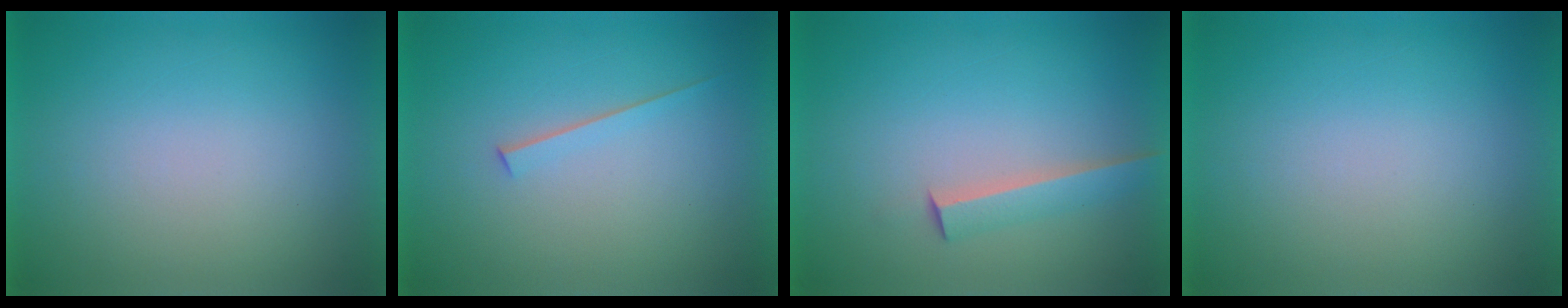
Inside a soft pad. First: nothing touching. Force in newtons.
{"total": 1.6}
{"total": 2.5}
{"total": 0.0}